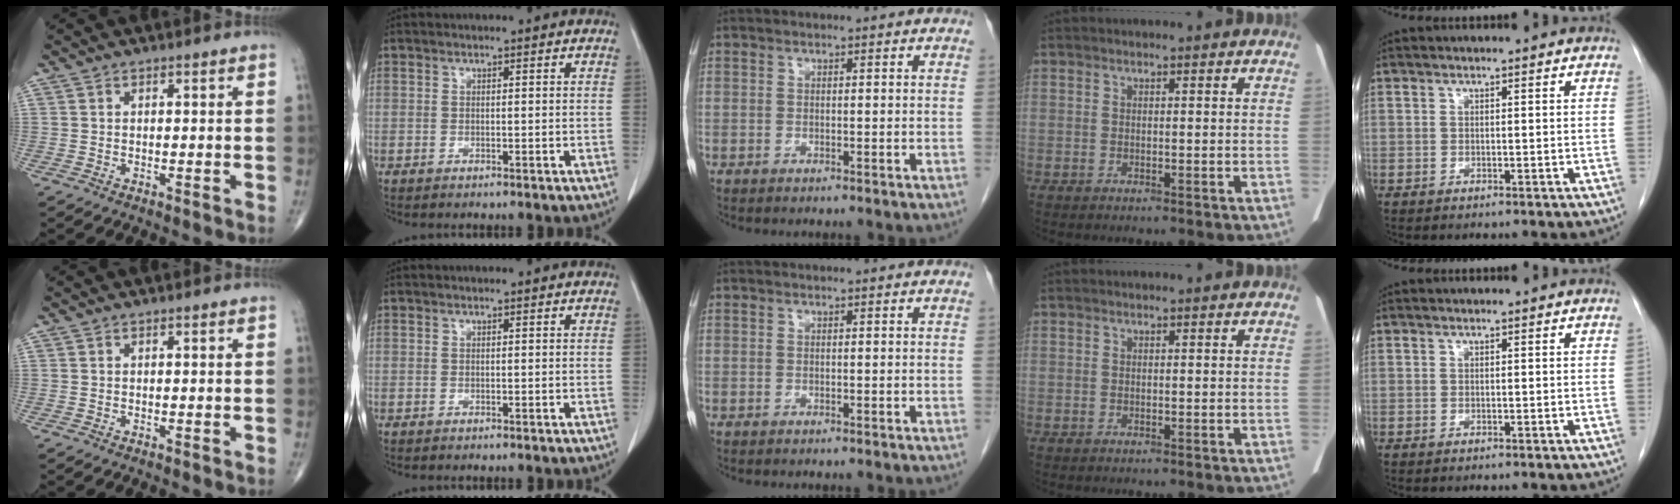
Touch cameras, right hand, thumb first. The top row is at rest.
{}